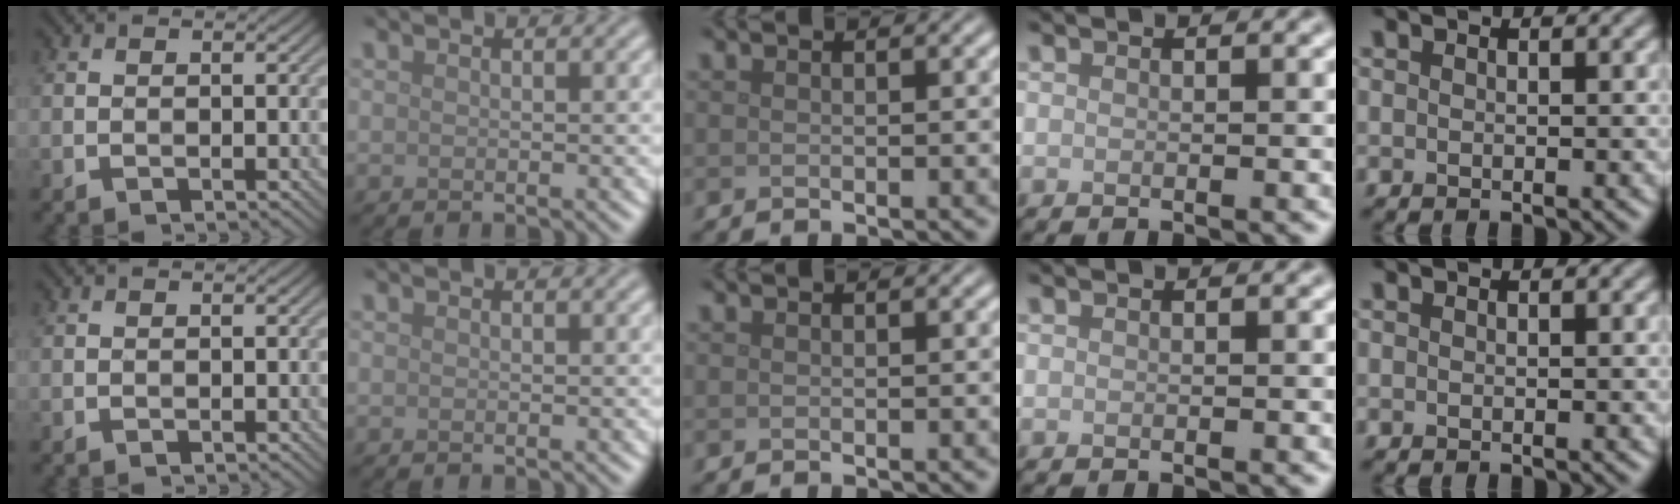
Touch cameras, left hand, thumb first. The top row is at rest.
{}